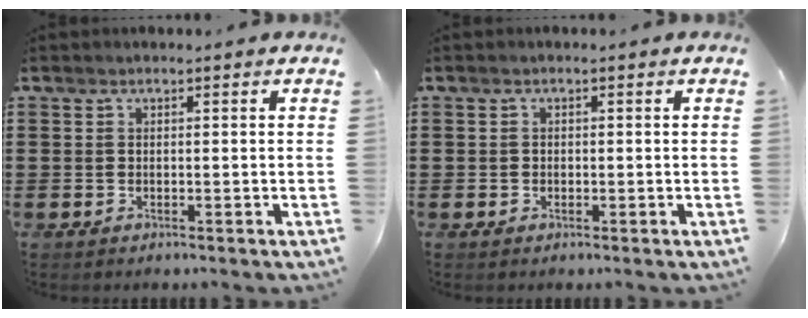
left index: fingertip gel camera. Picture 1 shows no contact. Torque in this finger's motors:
{"motor_torque": [-0.07, -0.03, -0.05, -0.01]}